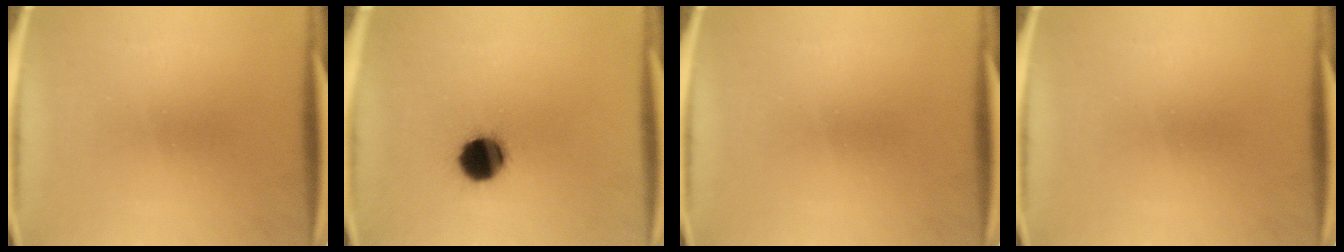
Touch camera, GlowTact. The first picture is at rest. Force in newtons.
{"total": 10.8}
{"total": 0.0}
{"total": 0.0}